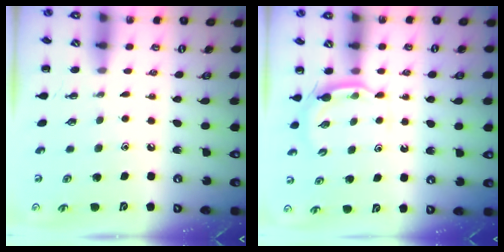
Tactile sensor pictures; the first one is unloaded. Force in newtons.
{"total": 2.9, "press": 2.8, "slide": 0.7}